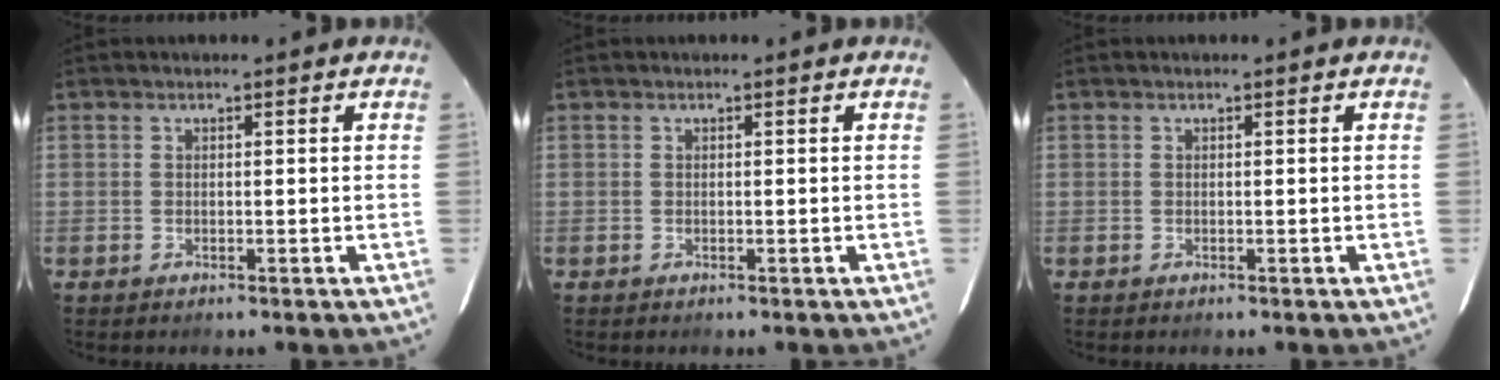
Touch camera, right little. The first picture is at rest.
{"total": 0.0}
{"total": 0.0}